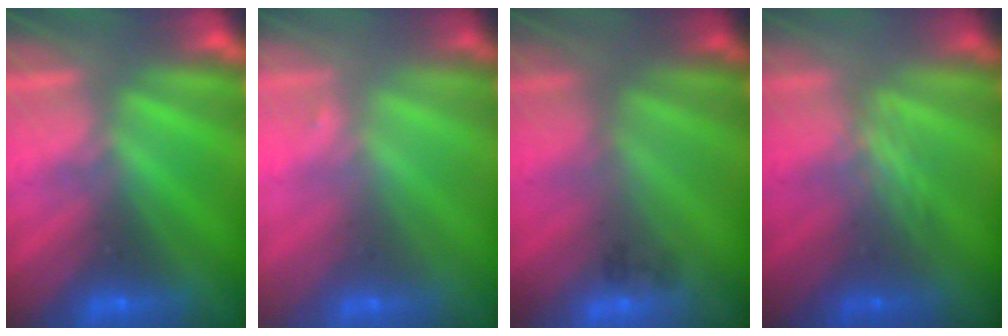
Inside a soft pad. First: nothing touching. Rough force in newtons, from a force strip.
{"total": 1.5}
{"total": 2.2}
{"total": 2.4}